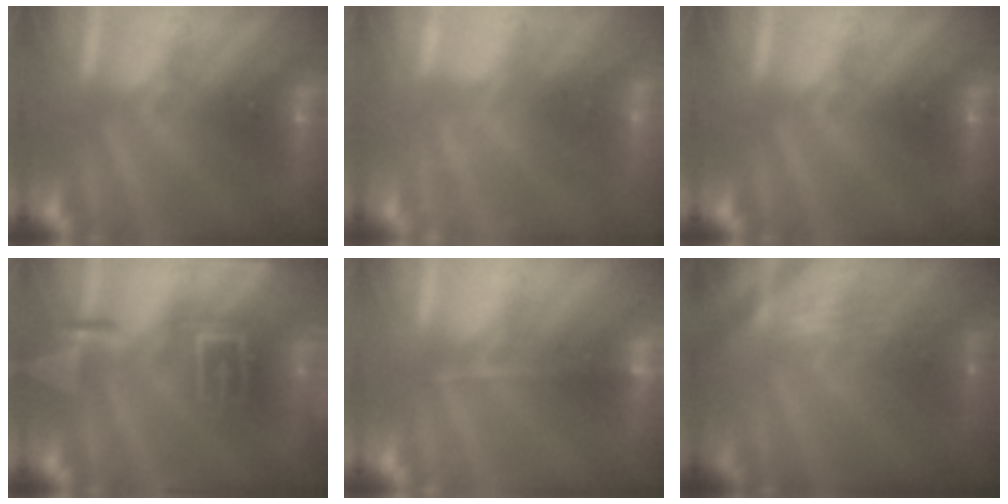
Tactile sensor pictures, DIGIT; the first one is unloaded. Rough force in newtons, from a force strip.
{"total": 2.3}
{"total": 0.0}
{"total": 8.0}
{"total": 1.6}
{"total": 2.2}